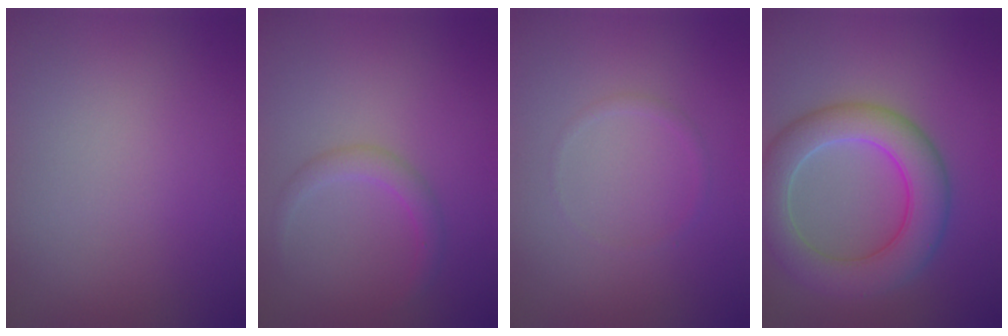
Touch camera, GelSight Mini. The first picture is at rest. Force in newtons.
{"total": 1.7, "press": 1.7, "slide": 0.1}
{"total": 0.7, "press": 0.7, "slide": 0.0}
{"total": 6.9, "press": 6.9, "slide": 0.5}